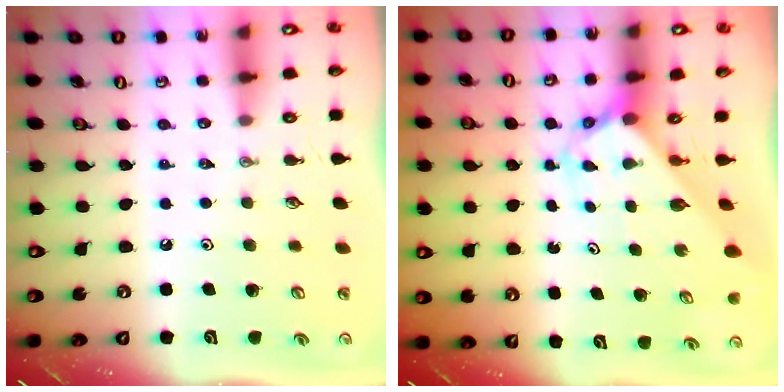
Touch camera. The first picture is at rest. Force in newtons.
{"total": 2.5, "press": 2.5, "slide": 0.2}